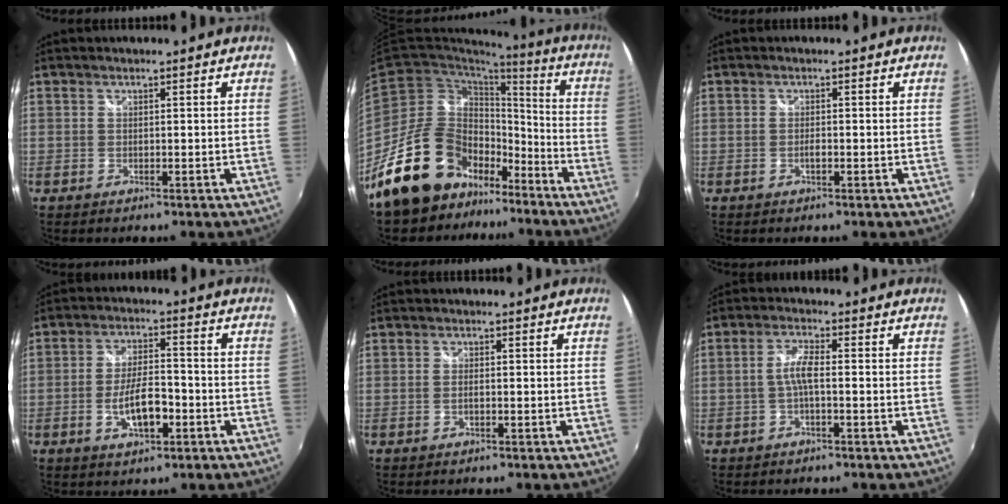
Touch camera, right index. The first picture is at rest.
{"total": 22.1, "force": [-14.8, 13.4, 9.5], "torque": [-0.197, 0.035, -0.226]}
{"total": 0.9, "force": [-0.4, 0.3, 0.7], "torque": [-0.014, 0.002, -0.007]}
{"total": 8.1, "force": [-2.9, 3.0, 6.9], "torque": [-0.134, 0.001, -0.044]}
{"total": 1.0, "force": [-0.3, 0.4, 0.8], "torque": [-0.019, 0.001, -0.007]}
{"total": 3.4, "force": [-0.7, 0.4, 3.3], "torque": [-0.072, 0.011, -0.013]}